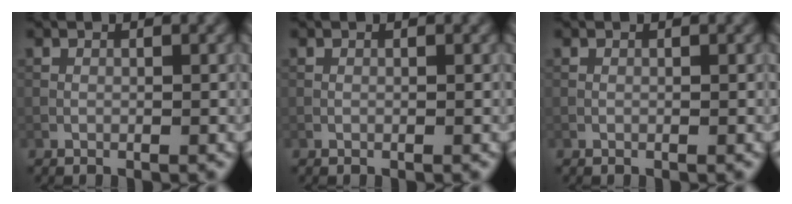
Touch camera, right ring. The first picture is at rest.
{"total": 0.0}
{"total": 0.0}